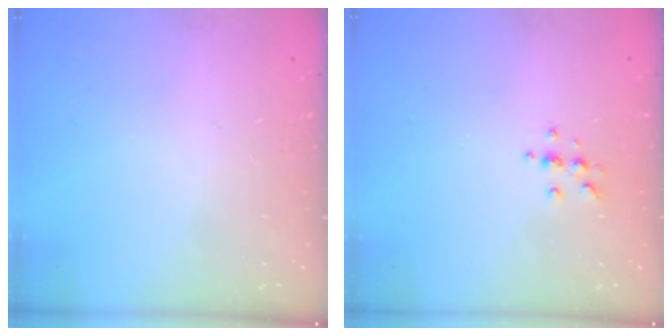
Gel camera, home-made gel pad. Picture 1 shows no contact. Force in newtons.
{"total": 6.1, "press": 6.1, "slide": 0.6}